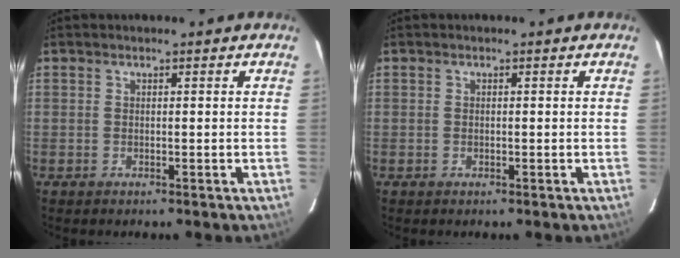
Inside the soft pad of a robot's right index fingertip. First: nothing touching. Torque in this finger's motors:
{"motor_torque": [-0.13, 0.10, -0.03, -0.01]}